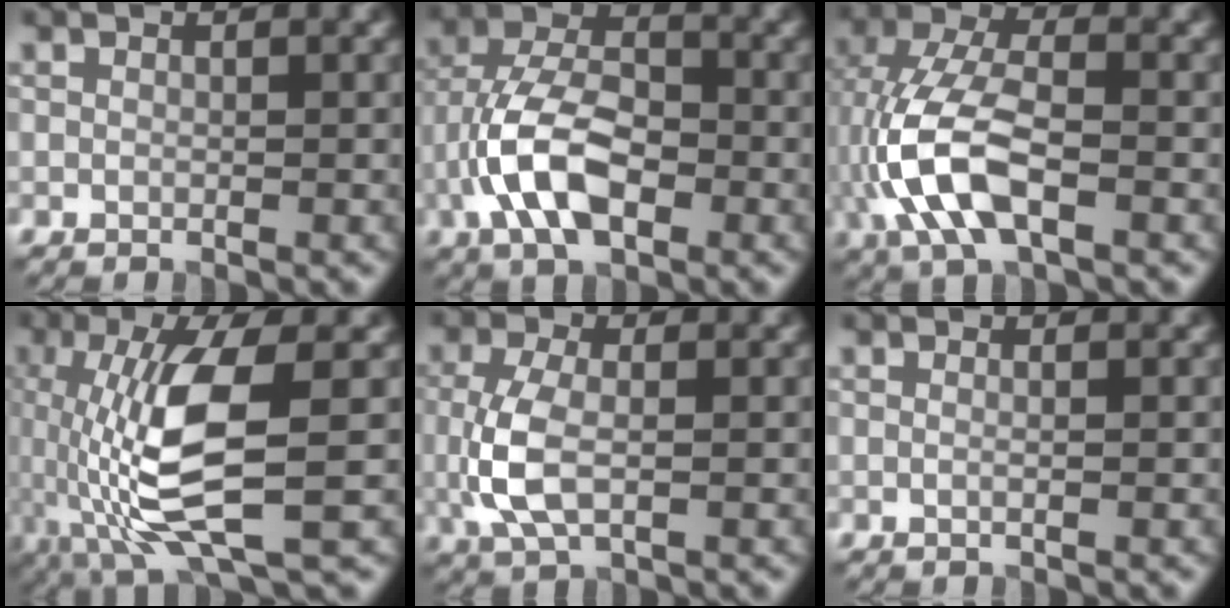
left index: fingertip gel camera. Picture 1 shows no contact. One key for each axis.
{"total": 8.2, "fx": -2.8, "fy": 4.3, "fz": 6.4, "tx": -0.132, "ty": 0.011, "tz": -0.061}
{"total": 8.5, "fx": -2.2, "fy": 4.0, "fz": 7.1, "tx": -0.157, "ty": 0.015, "tz": -0.050}
{"total": 9.5, "fx": -1.4, "fy": 2.6, "fz": 9.0, "tx": -0.187, "ty": -0.002, "tz": -0.026}
{"total": 4.8, "fx": -0.3, "fy": 2.5, "fz": 4.1, "tx": -0.103, "ty": -0.005, "tz": -0.008}
{"total": 0.9, "fx": 0.2, "fy": 0.4, "fz": 0.8, "tx": -0.008, "ty": -0.007, "tz": -0.007}